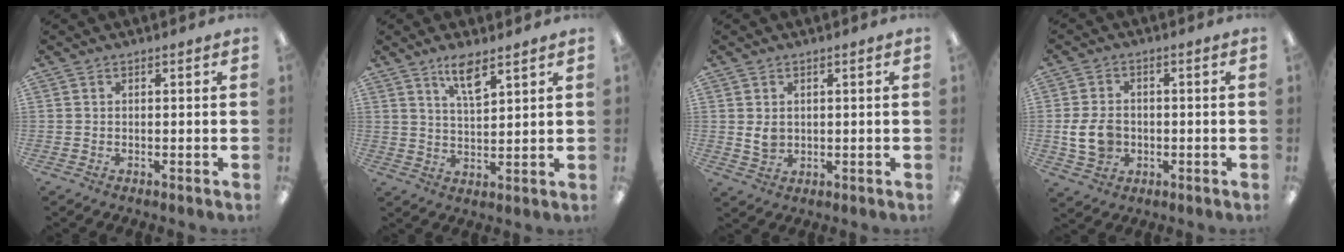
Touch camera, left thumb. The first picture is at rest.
{"total": 6.7, "force": [4.8, 1.6, 4.5], "torque": [-0.085, -0.018, 0.080]}
{"total": 3.8, "force": [0.7, 2.7, 2.7], "torque": [-0.060, -0.003, 0.007]}
{"total": 8.4, "force": [-1.2, 6.2, 5.4], "torque": [-0.125, 0.008, -0.022]}